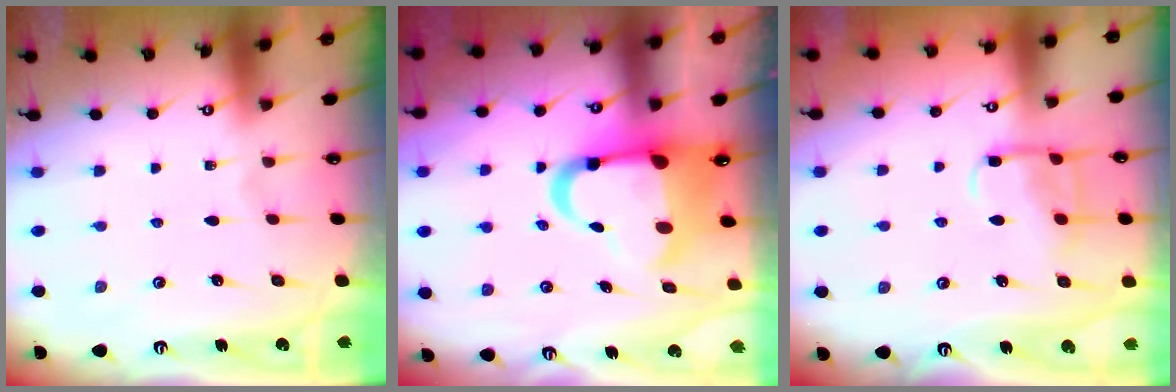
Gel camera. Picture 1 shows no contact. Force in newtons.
{"total": 11.6, "press": 11.4, "slide": 2.2}
{"total": 10.2, "press": 10.2, "slide": 1.0}